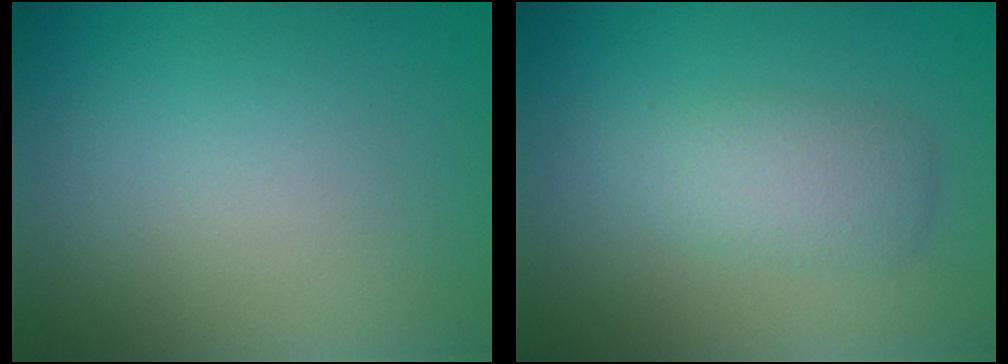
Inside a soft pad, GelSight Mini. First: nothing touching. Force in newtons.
{"total": 2.6, "press": 2.6, "slide": 0.1}